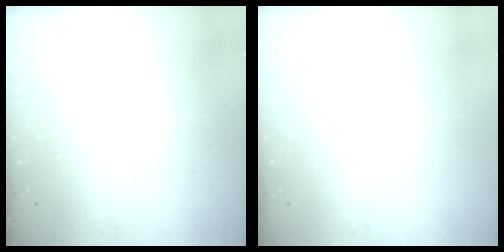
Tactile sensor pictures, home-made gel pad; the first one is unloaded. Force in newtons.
{"total": 0.0}